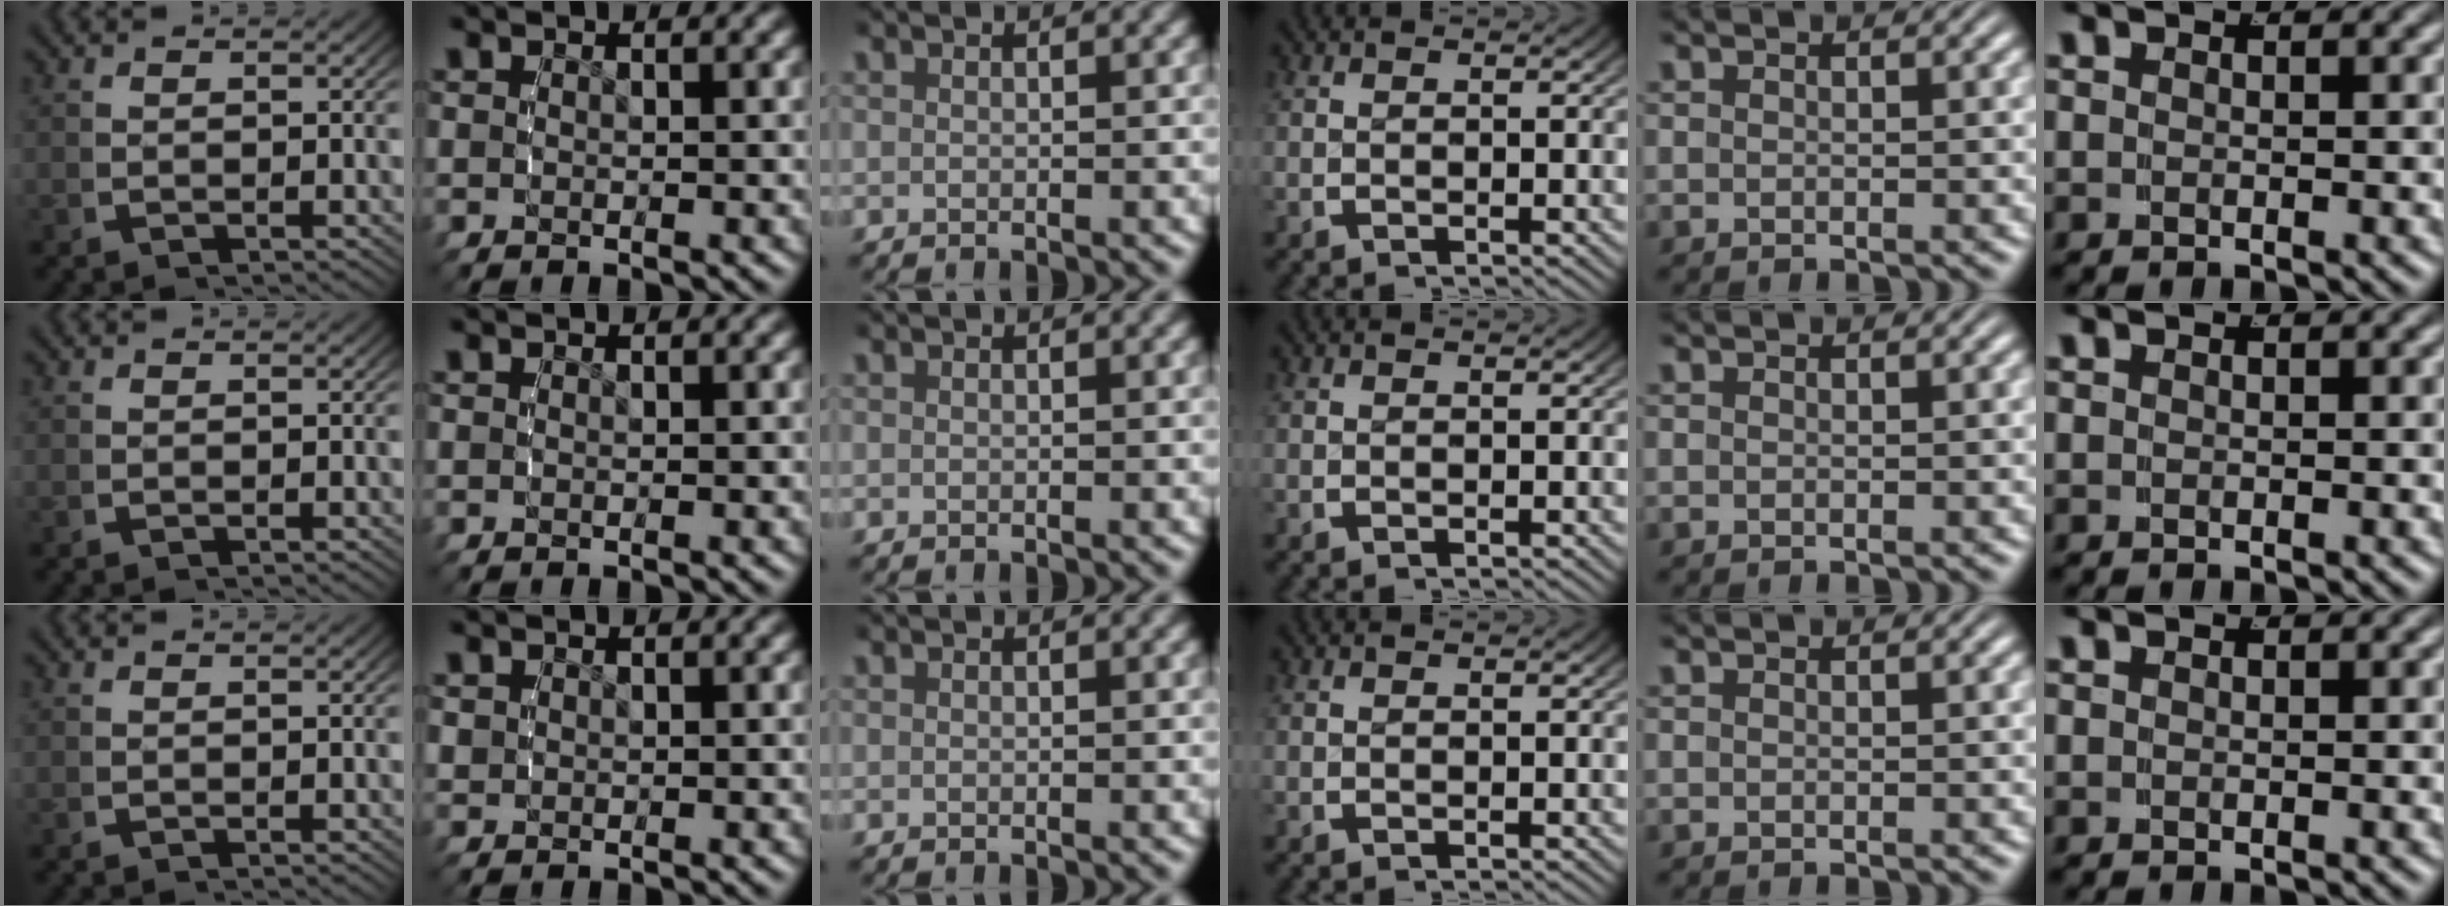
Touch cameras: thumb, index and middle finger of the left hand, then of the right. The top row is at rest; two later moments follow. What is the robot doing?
{"motion": "grasp_and_lifting", "object": "bottle cap"}